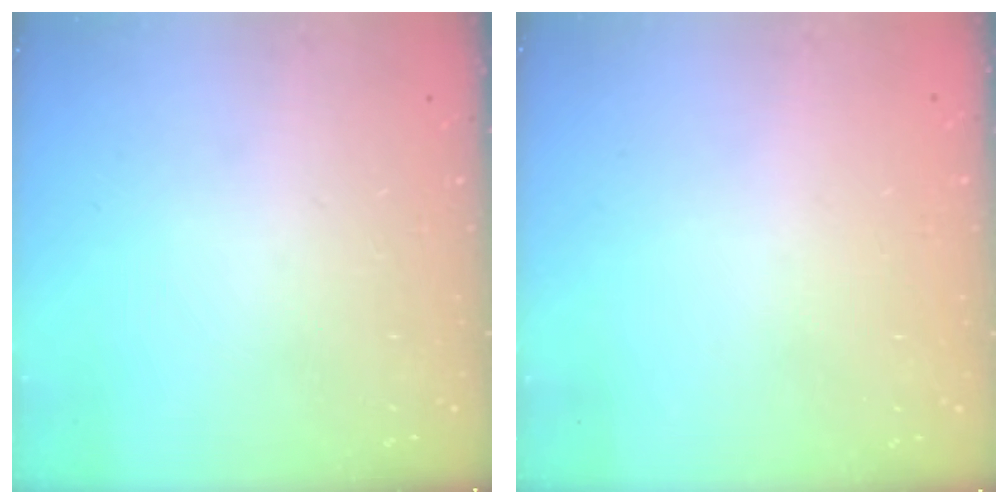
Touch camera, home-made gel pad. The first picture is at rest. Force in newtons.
{"total": 0.6, "press": 0.6, "slide": 0.1}